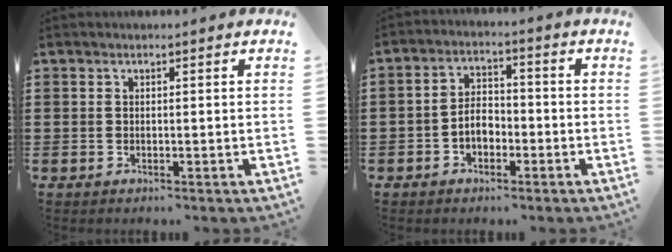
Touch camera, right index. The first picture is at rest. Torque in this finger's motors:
{"motor_torque": [2.14, 0.00, 0.15, 0.06]}